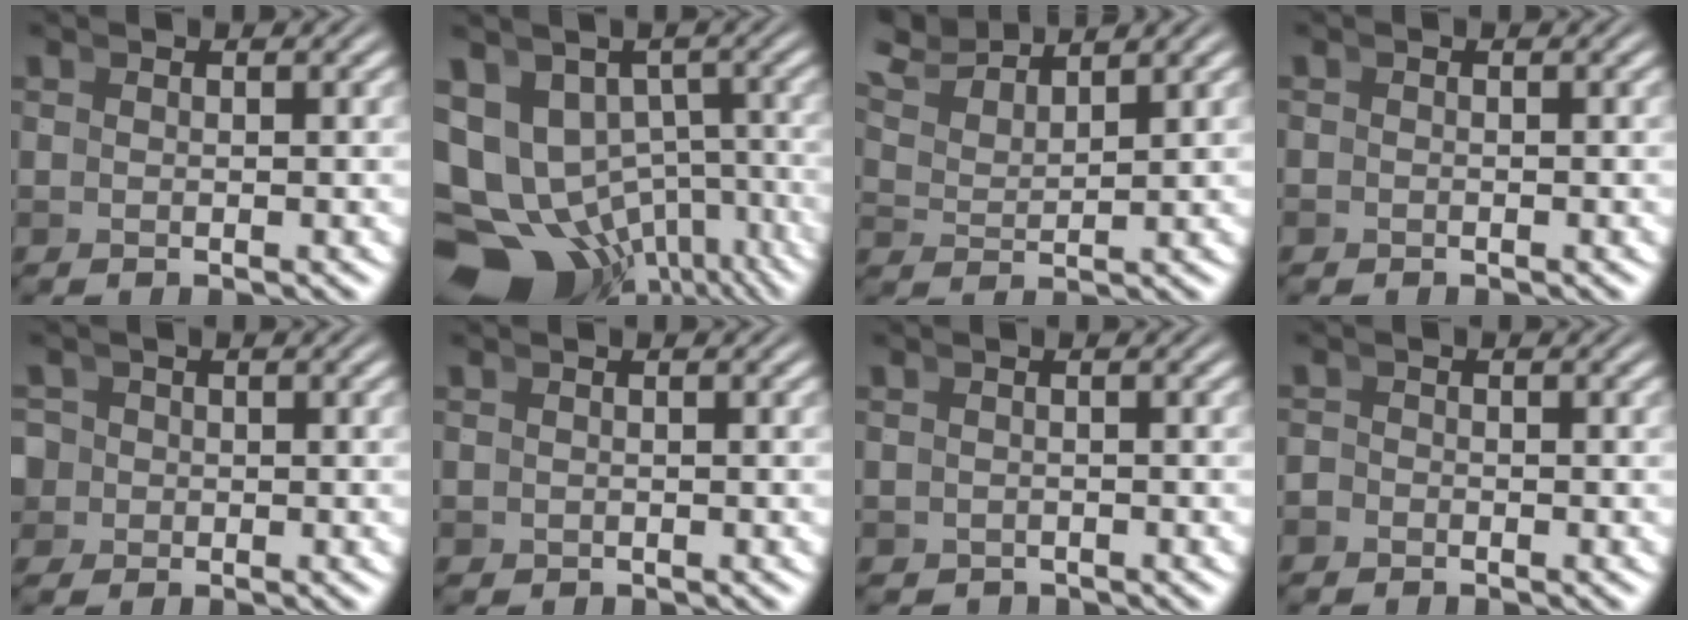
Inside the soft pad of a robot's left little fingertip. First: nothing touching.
{"total": 16.5, "force": [-6.5, 12.4, 8.7], "torque": [-0.175, -0.087, -0.081]}
{"total": 4.8, "force": [4.4, 1.0, 1.7], "torque": [-0.034, 0.016, 0.076]}
{"total": 0.6, "force": [-0.5, 0.1, -0.2], "torque": [0.006, -0.006, -0.007]}
{"total": 3.0, "force": [-0.7, 2.8, 0.7], "torque": [-0.019, -0.020, -0.009]}
{"total": 0.6, "force": [-0.4, 0.4, 0.0], "torque": [-0.003, -0.010, -0.001]}
{"total": 1.8, "force": [-1.5, 0.9, -0.2], "torque": [-0.001, -0.018, -0.019]}
{"total": 1.3, "force": [-1.2, 0.4, -0.1], "torque": [0.004, -0.010, -0.019]}